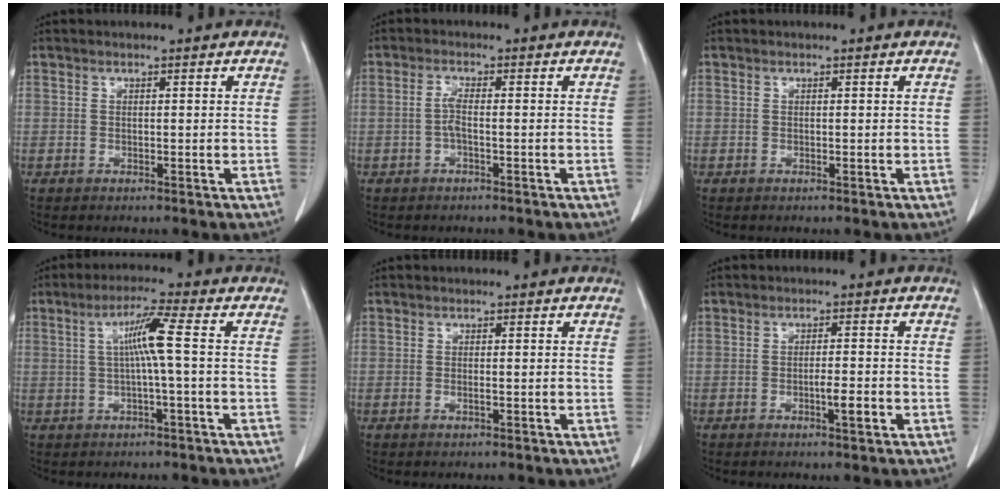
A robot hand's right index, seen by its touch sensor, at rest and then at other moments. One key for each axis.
{"total": 2.1, "fx": -0.6, "fy": 0.2, "fz": 2.0, "tx": -0.041, "ty": 0.003, "tz": -0.015}
{"total": 0.0}
{"total": 5.9, "fx": 0.3, "fy": -0.8, "fz": 5.8, "tx": -0.107, "ty": 0.013, "tz": 0.009}
{"total": 0.7, "fx": -0.3, "fy": 0.0, "fz": 0.6, "tx": -0.015, "ty": 0.000, "tz": -0.005}
{"total": 3.3, "fx": -1.3, "fy": 0.3, "fz": 3.0, "tx": -0.046, "ty": 0.000, "tz": -0.019}